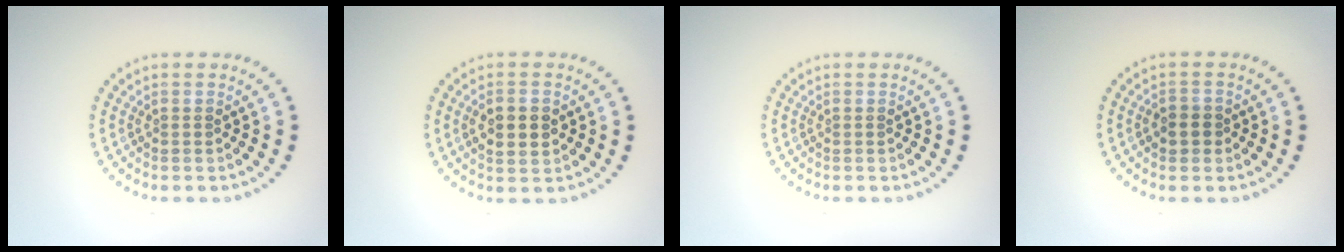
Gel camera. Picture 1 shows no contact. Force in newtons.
{"total": 3.0, "press": 3.0, "slide": 0.1}
{"total": 0.0}
{"total": 1.8, "press": 1.7, "slide": 0.4}